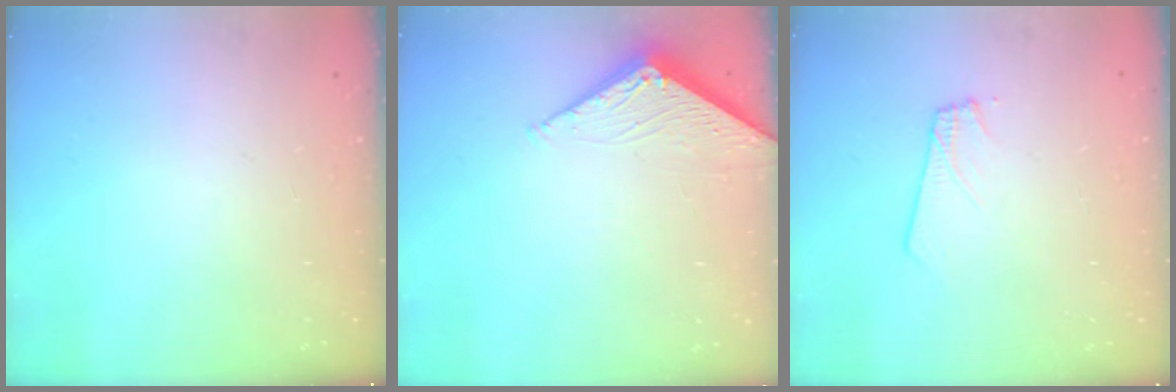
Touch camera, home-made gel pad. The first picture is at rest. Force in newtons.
{"total": 2.6, "press": 2.6, "slide": 0.3}
{"total": 2.9, "press": 2.8, "slide": 0.3}